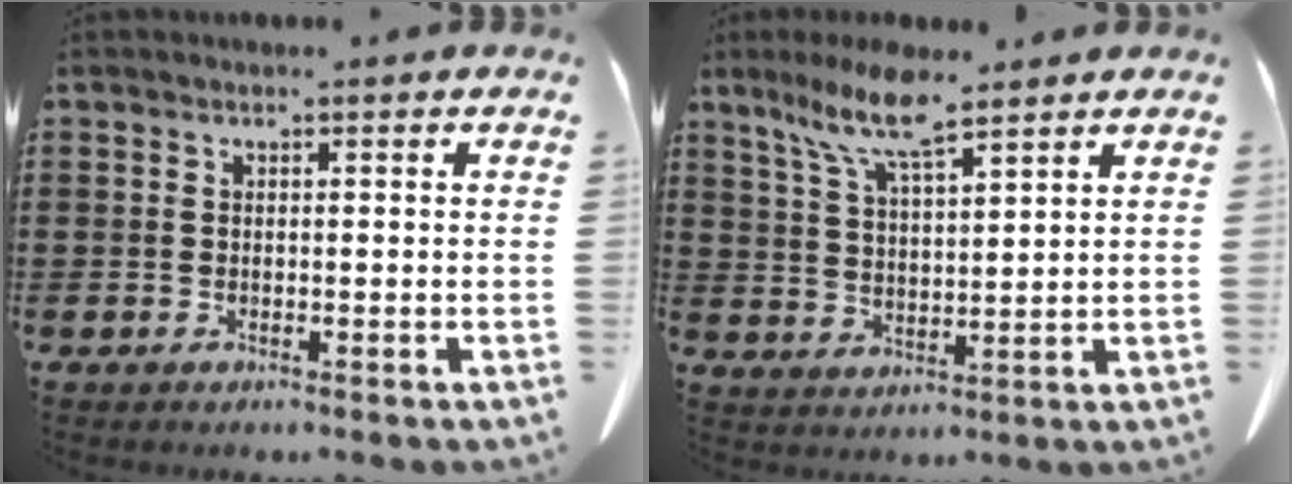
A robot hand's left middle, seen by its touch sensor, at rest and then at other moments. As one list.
[{"total": 9.2, "force": [6.7, 1.8, 6.1], "torque": [-0.135, -0.010, 0.120]}]